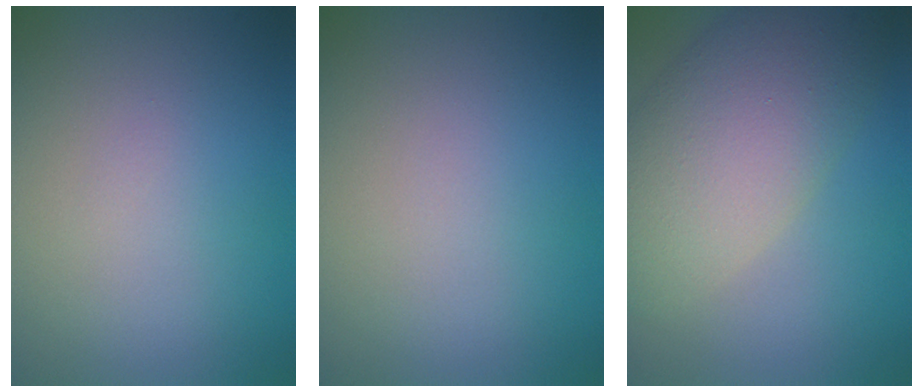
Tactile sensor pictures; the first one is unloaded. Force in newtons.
{"total": 0.0}
{"total": 9.0, "press": 8.9, "slide": 0.7}